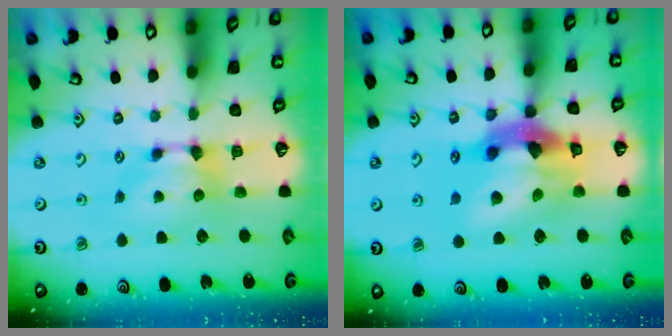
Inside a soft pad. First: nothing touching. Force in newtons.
{"total": 12.6, "press": 12.2, "slide": 3.0}